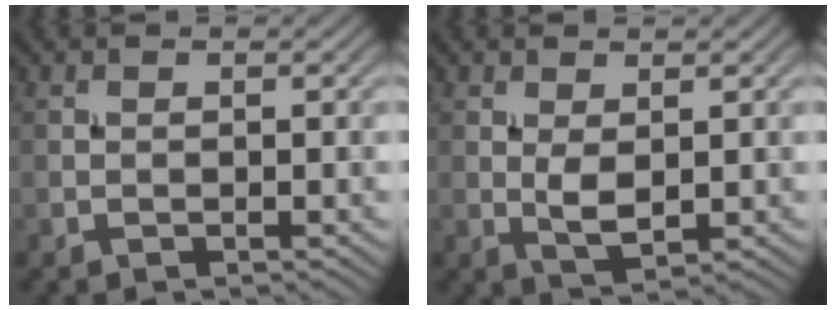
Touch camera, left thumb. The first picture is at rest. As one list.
[{"total": 2.7, "force": [0.5, 1.2, 2.4], "torque": [-0.049, -0.004, 0.015]}]